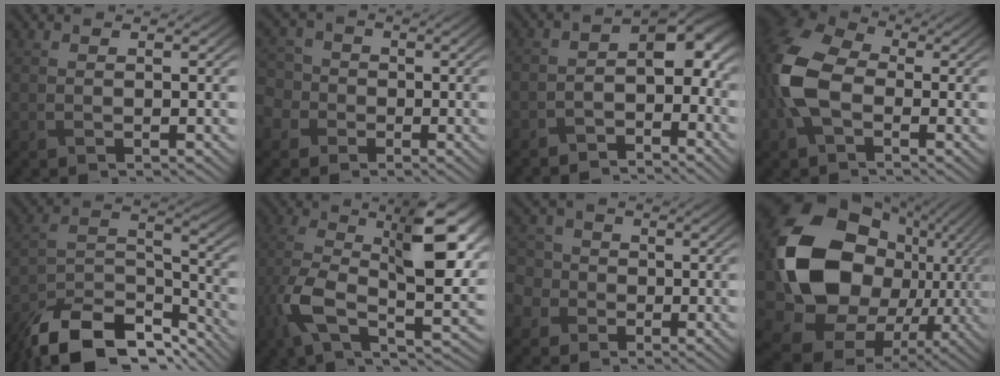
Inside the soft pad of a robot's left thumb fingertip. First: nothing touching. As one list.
[{"total": 5.7, "force": [-1.4, 5.3, 1.8], "torque": [-0.066, 0.002, -0.050]}, {"total": 6.6, "force": [-3.7, 3.3, 4.3], "torque": [-0.054, -0.002, -0.076]}, {"total": 10.0, "force": [-1.1, 6.4, 7.6], "torque": [-0.208, 0.002, -0.037]}, {"total": 13.7, "force": [-11.0, 5.0, 6.6], "torque": [-0.146, -0.006, -0.193]}, {"total": 12.8, "force": [-0.8, 5.3, 11.6], "torque": [-0.238, -0.009, -0.018]}, {"total": 6.4, "force": [-1.4, 5.9, 2.1], "torque": [-0.081, 0.004, -0.054]}, {"total": 20.0, "force": [0.7, 16.5, 11.3], "torque": [-0.262, -0.038, 0.036]}]